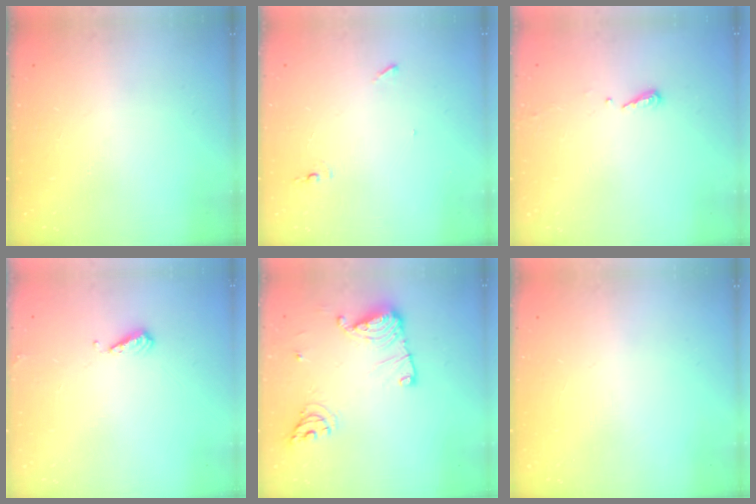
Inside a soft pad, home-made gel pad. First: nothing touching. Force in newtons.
{"total": 4.7, "press": 4.5, "slide": 1.4}
{"total": 5.3, "press": 5.3, "slide": 0.5}
{"total": 4.5, "press": 4.4, "slide": 0.8}
{"total": 13.5, "press": 13.4, "slide": 1.2}
{"total": 0.0}